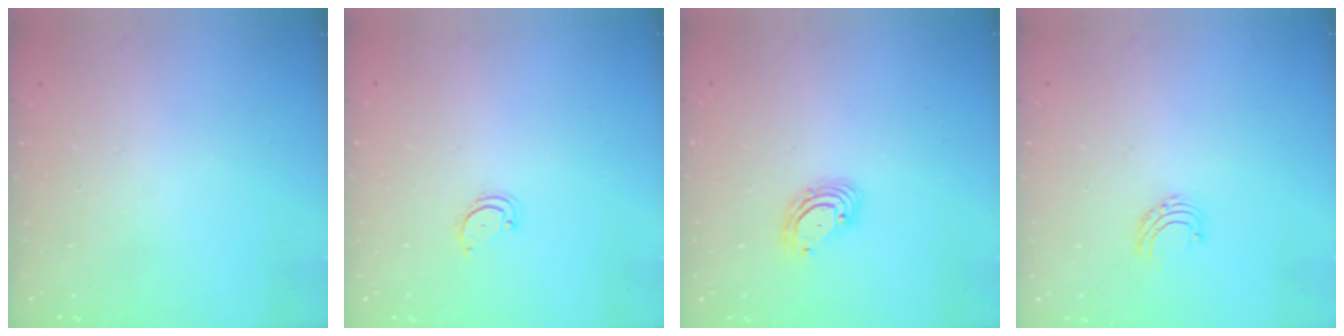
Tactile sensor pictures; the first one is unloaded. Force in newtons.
{"total": 3.2, "press": 3.2, "slide": 0.3}
{"total": 4.9, "press": 4.9, "slide": 0.5}
{"total": 5.2, "press": 5.1, "slide": 0.5}